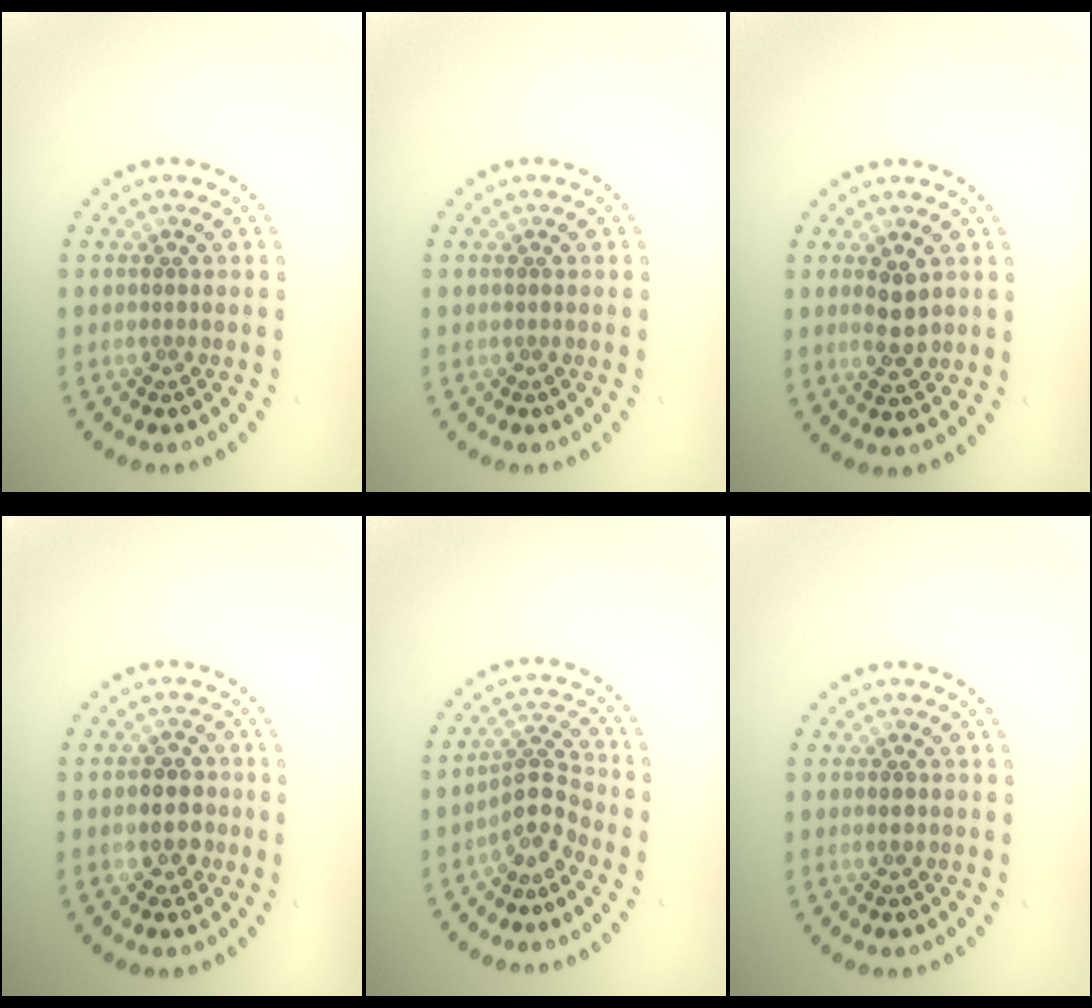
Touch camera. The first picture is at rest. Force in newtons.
{"total": 0.0}
{"total": 2.4, "press": 2.4, "slide": 0.3}
{"total": 2.7, "press": 2.7, "slide": 0.6}
{"total": 2.9, "press": 2.2, "slide": 2.0}
{"total": 1.1, "press": 1.1, "slide": 0.1}